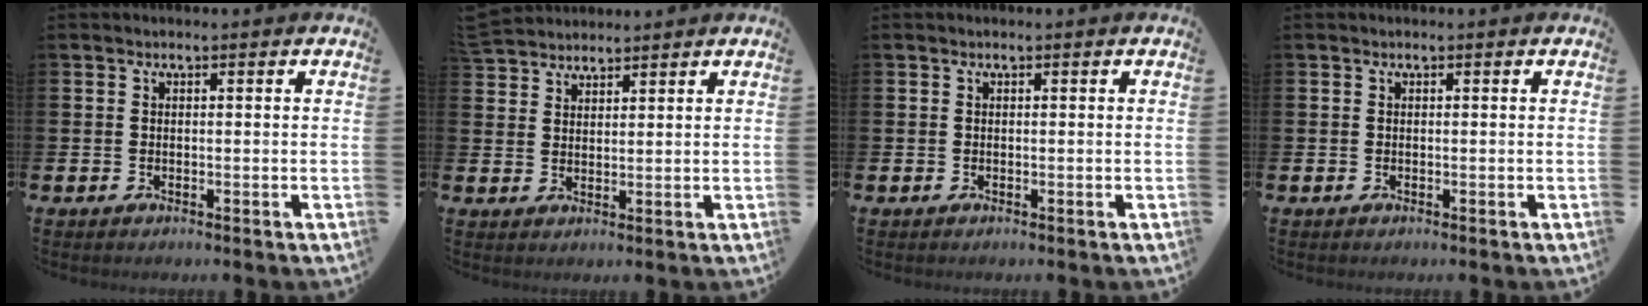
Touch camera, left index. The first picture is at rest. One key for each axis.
{"total": 3.7, "fx": 3.6, "fy": 0.8, "fz": -0.1, "tx": 0.007, "ty": -0.019, "tz": 0.065}
{"total": 0.0}
{"total": 0.0}